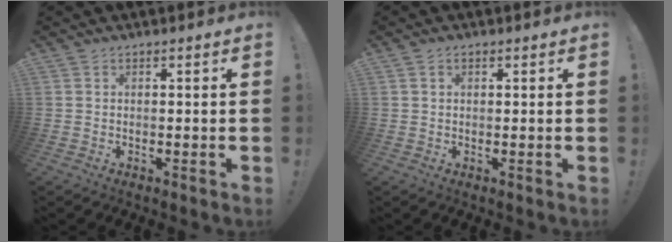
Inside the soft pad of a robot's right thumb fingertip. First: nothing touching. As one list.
[{"total": 1.1, "force": [0.5, 0.7, 0.5], "torque": [-0.011, 0.003, 0.009]}]